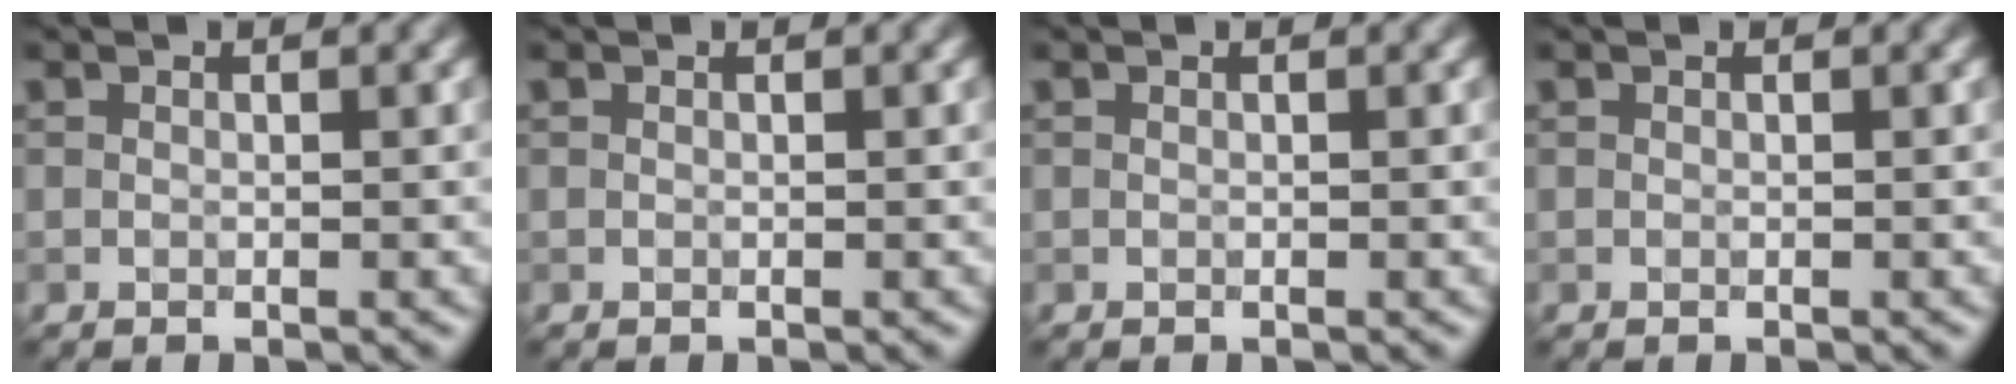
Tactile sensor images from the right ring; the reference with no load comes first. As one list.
[{"total": 0.0}, {"total": 0.0}, {"total": 0.0}]